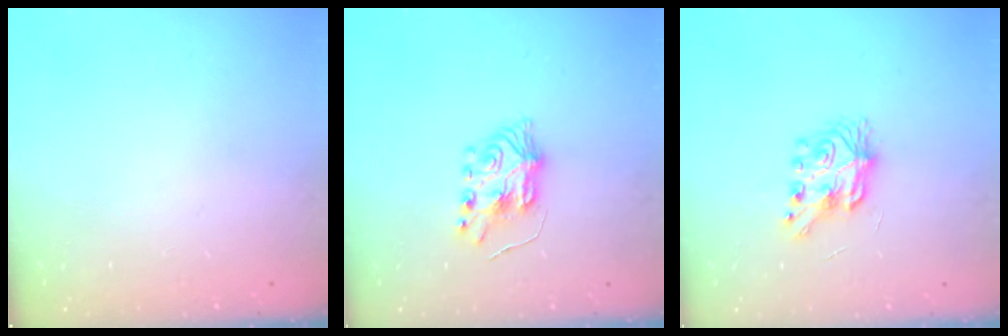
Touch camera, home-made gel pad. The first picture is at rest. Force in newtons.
{"total": 7.5, "press": 7.5, "slide": 0.8}
{"total": 7.8, "press": 7.8, "slide": 0.5}